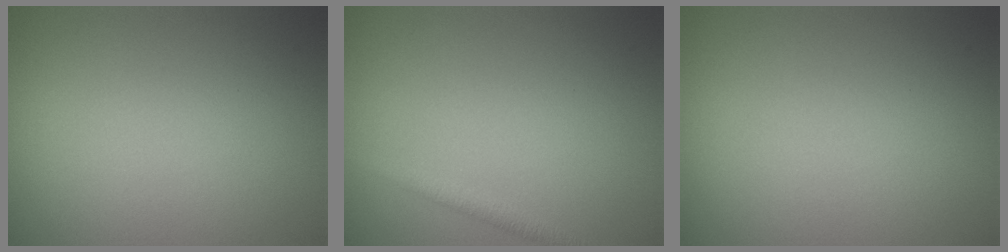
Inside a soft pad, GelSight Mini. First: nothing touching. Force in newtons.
{"total": 1.5, "press": 1.5, "slide": 0.0}
{"total": 0.0}